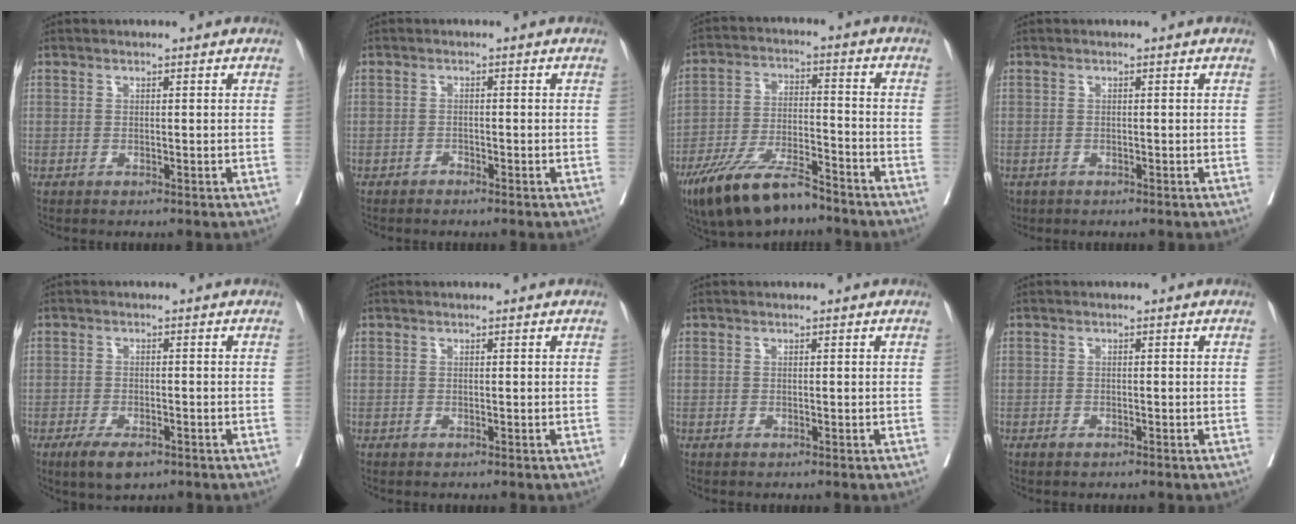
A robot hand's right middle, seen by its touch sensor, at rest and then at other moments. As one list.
[{"total": 0.8, "force": [-0.8, 0.1, 0.2], "torque": [-0.004, 0.000, -0.015]}, {"total": 13.0, "force": [-9.9, 3.3, 7.8], "torque": [-0.144, -0.016, -0.178]}, {"total": 2.0, "force": [-1.3, 1.4, 0.4], "torque": [-0.010, -0.001, -0.022]}, {"total": 4.6, "force": [-2.9, 1.6, 3.1], "torque": [-0.056, -0.006, -0.046]}, {"total": 0.0}, {"total": 0.0}, {"total": 0.7, "force": [-0.5, 0.3, 0.3], "torque": [-0.008, -0.001, -0.007]}]